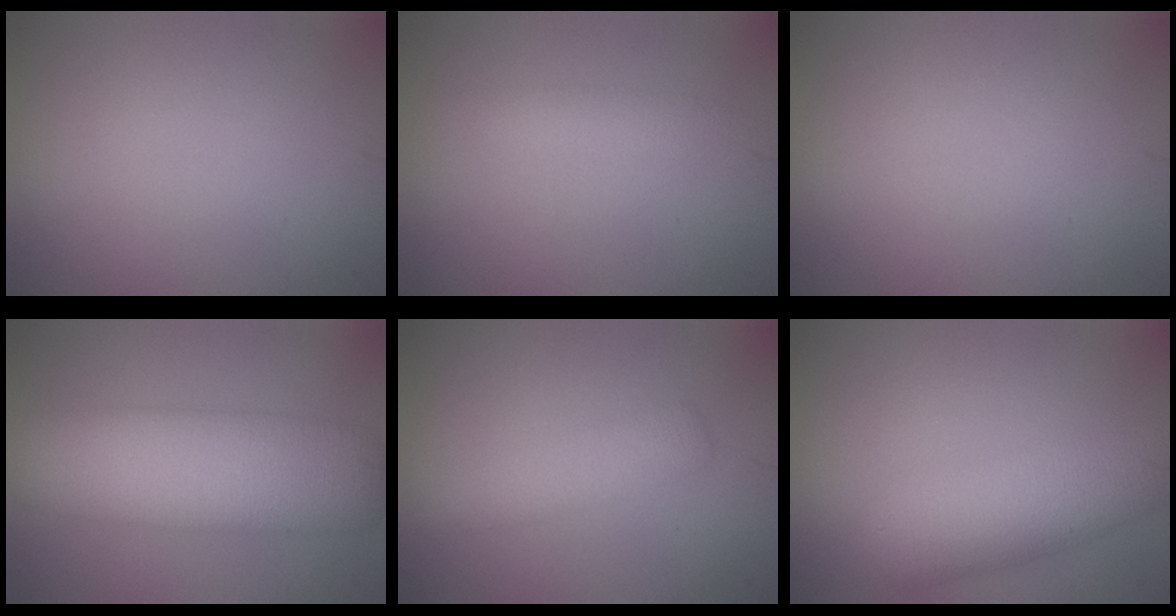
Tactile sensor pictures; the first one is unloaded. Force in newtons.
{"total": 1.2, "press": 1.2, "slide": 0.1}
{"total": 0.0}
{"total": 9.7, "press": 9.7, "slide": 0.3}
{"total": 2.4, "press": 2.4, "slide": 0.0}
{"total": 5.6, "press": 5.6, "slide": 0.2}